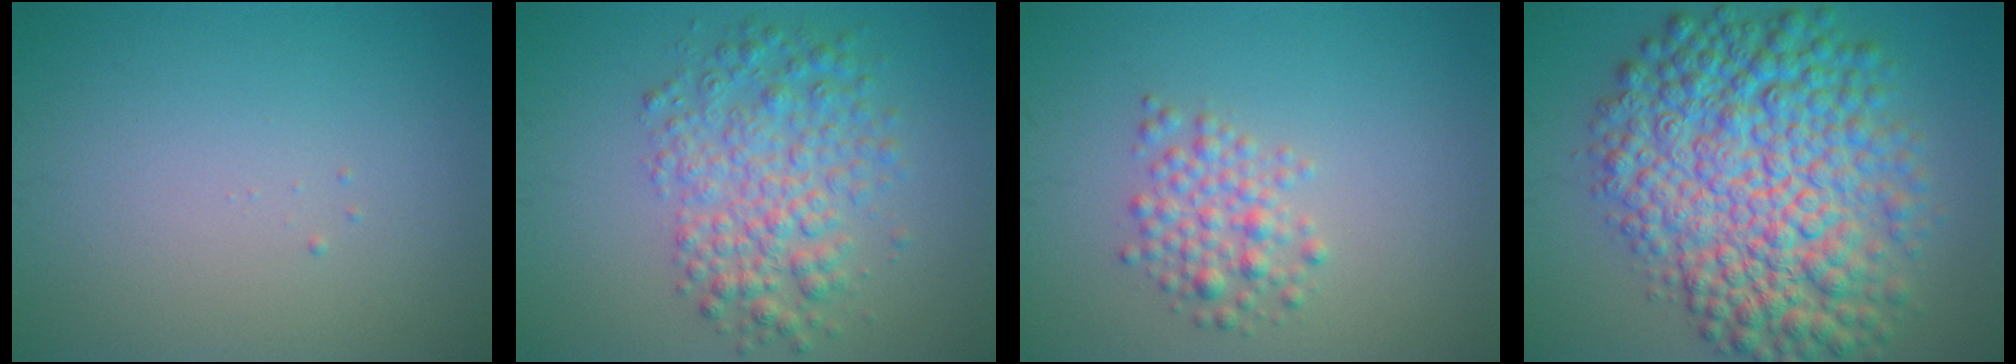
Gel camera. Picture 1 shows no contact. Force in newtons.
{"total": 5.1, "press": 5.1, "slide": 0.0}
{"total": 2.6, "press": 2.6, "slide": 0.2}
{"total": 12.1, "press": 12.1, "slide": 0.1}